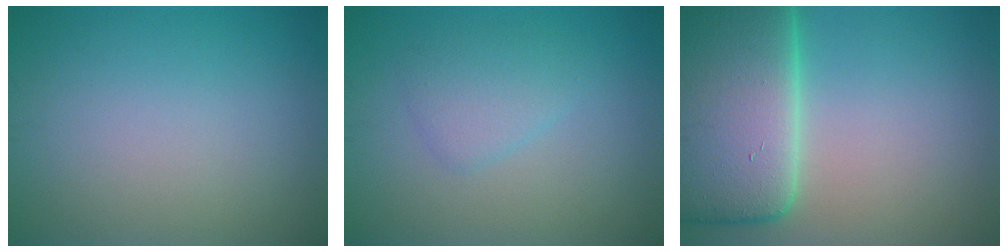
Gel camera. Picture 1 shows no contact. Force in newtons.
{"total": 2.3, "press": 2.3, "slide": 0.1}
{"total": 14.2, "press": 14.2, "slide": 1.3}